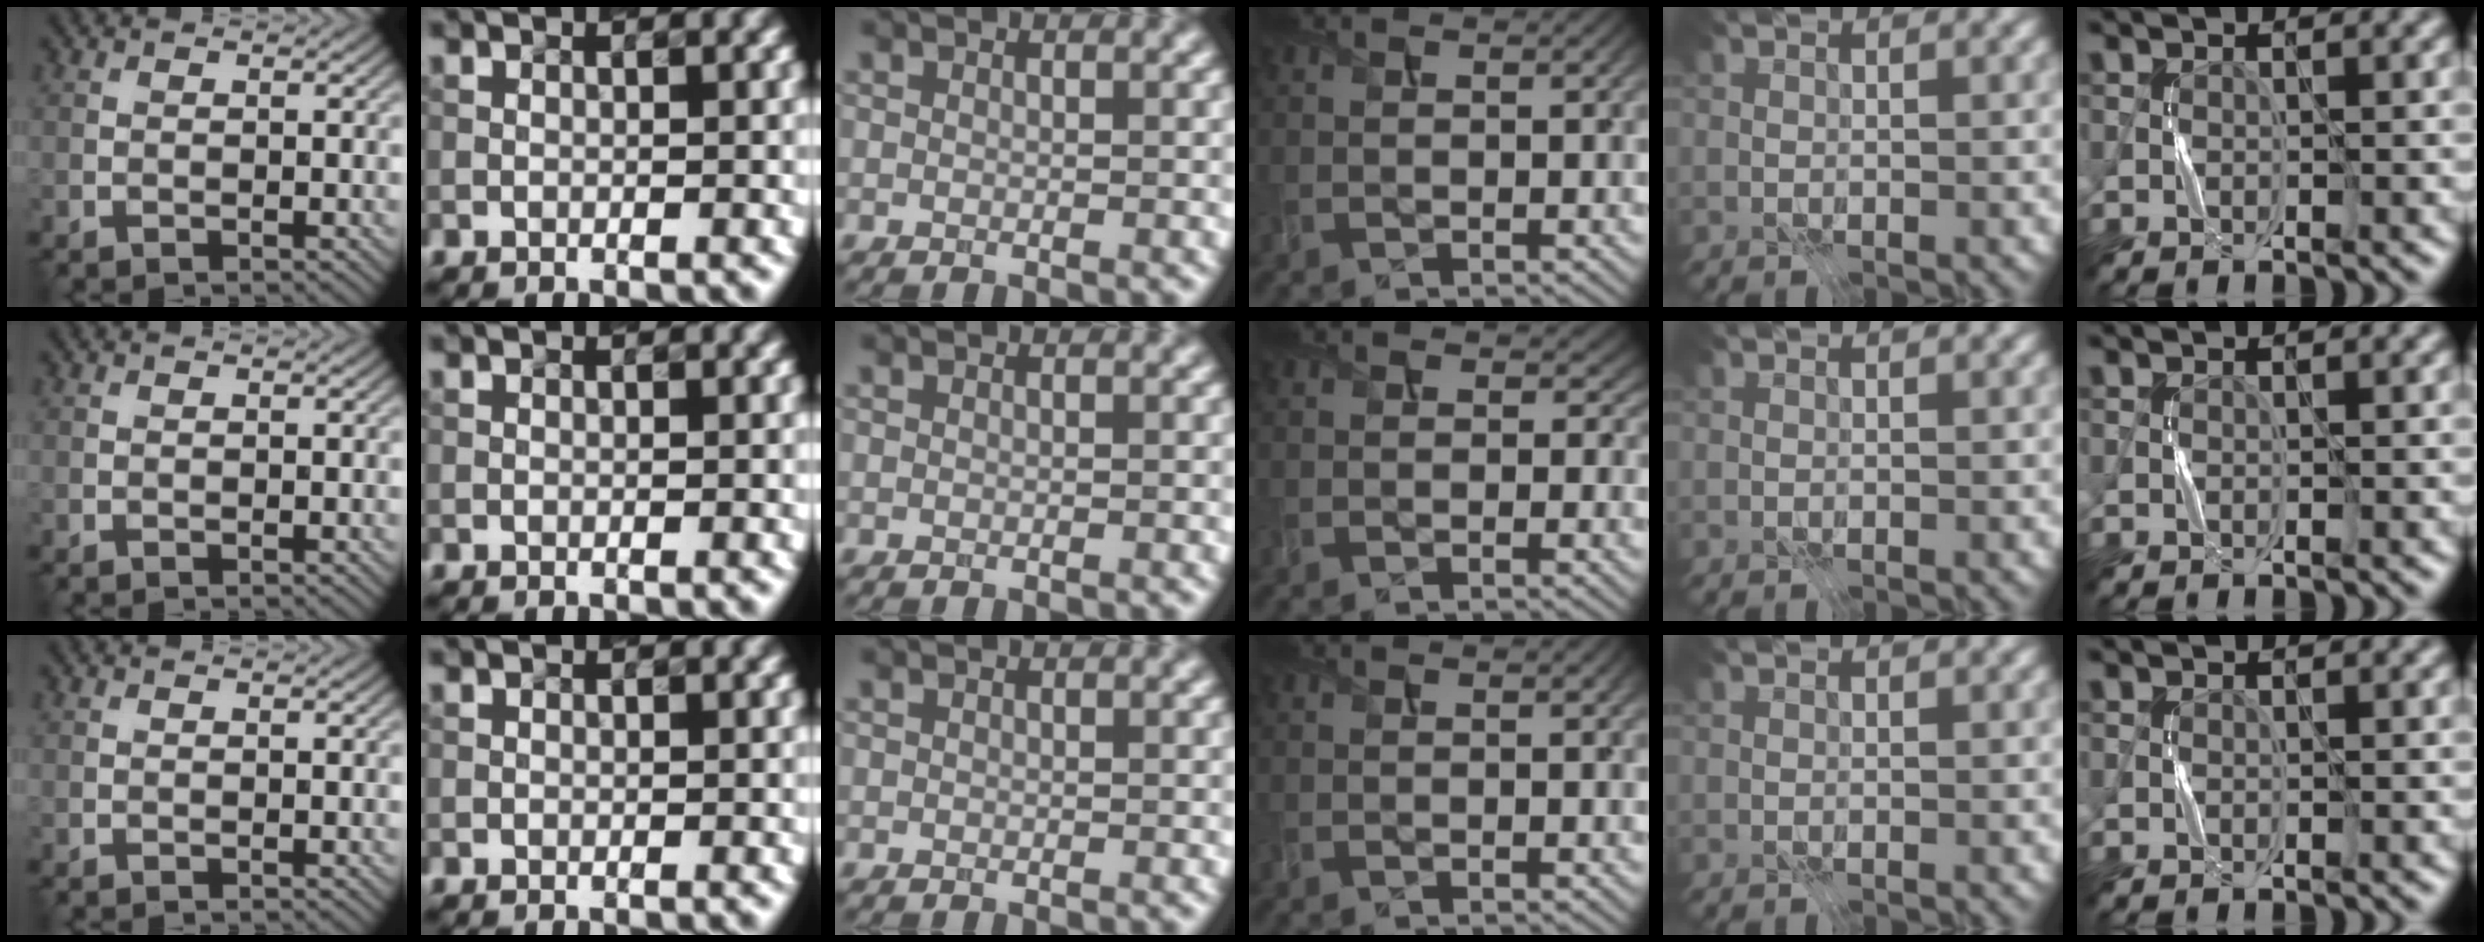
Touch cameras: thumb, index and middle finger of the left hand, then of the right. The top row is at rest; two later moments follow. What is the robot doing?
{"motion": "press", "object": "syringe"}